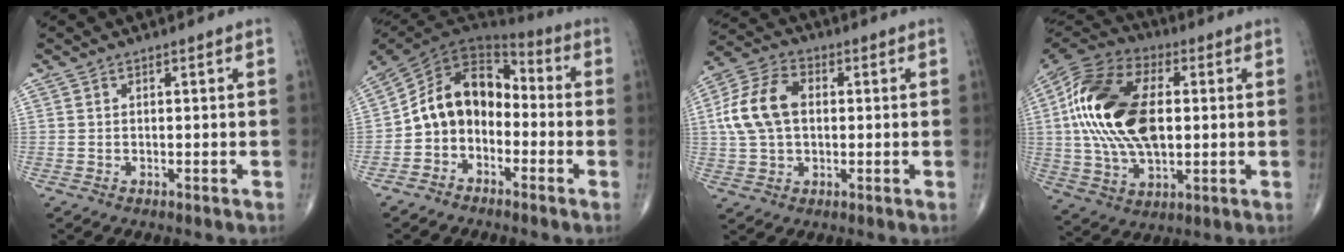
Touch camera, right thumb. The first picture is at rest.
{"total": 12.7, "force": [-2.7, 9.8, 7.6], "torque": [-0.104, 0.069, -0.064]}
{"total": 11.9, "force": [1.2, 7.9, 8.8], "torque": [-0.175, 0.024, 0.018]}
{"total": 23.7, "force": [2.4, 13.5, 19.3], "torque": [-0.380, 0.004, 0.036]}